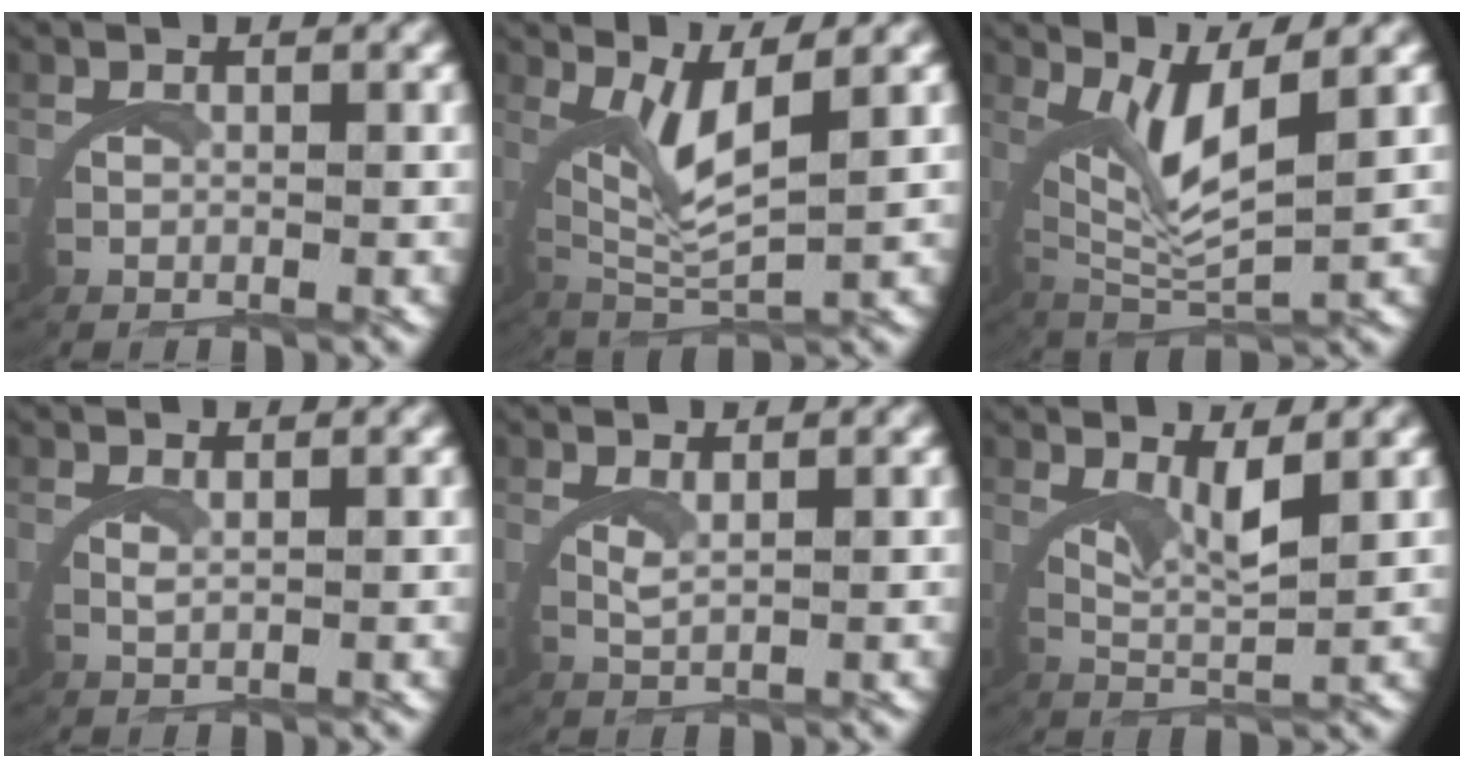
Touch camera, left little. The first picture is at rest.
{"total": 5.4, "force": [2.6, 1.5, 4.5], "torque": [-0.108, -0.008, 0.050]}
{"total": 6.1, "force": [2.8, 2.0, 5.1], "torque": [-0.123, -0.010, 0.057]}
{"total": 1.3, "force": [1.1, -0.5, 0.5], "torque": [-0.017, -0.005, 0.024]}
{"total": 1.8, "force": [1.4, -0.5, 1.0], "torque": [-0.028, -0.007, 0.032]}
{"total": 3.8, "force": [2.5, 0.3, 2.9], "torque": [-0.062, -0.009, 0.047]}